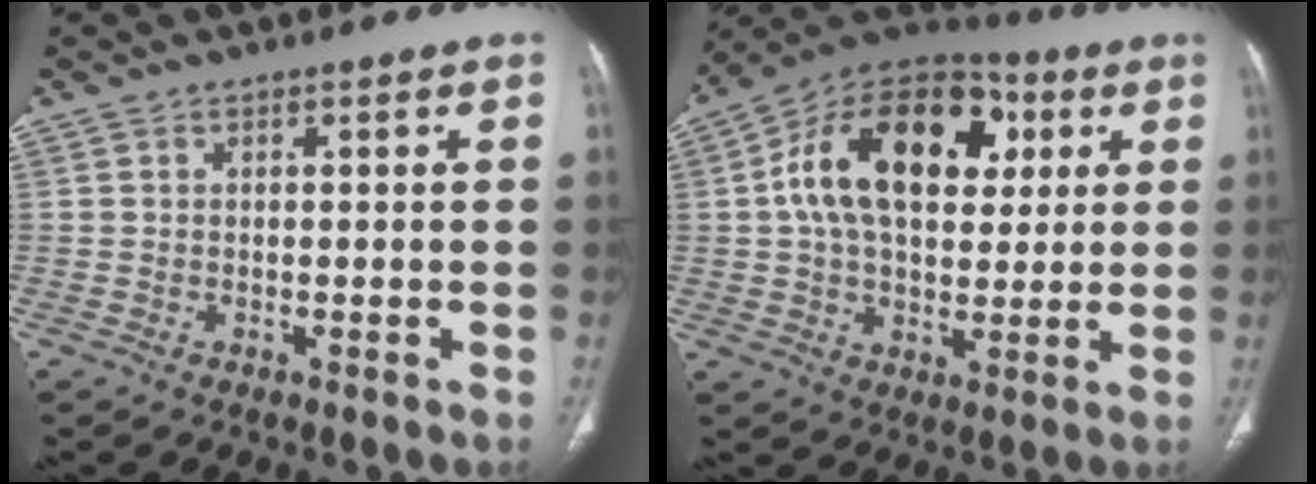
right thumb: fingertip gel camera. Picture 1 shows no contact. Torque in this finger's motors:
{"motor_torque": [1.63, 3.38, 1.11, -0.41, 0.49]}